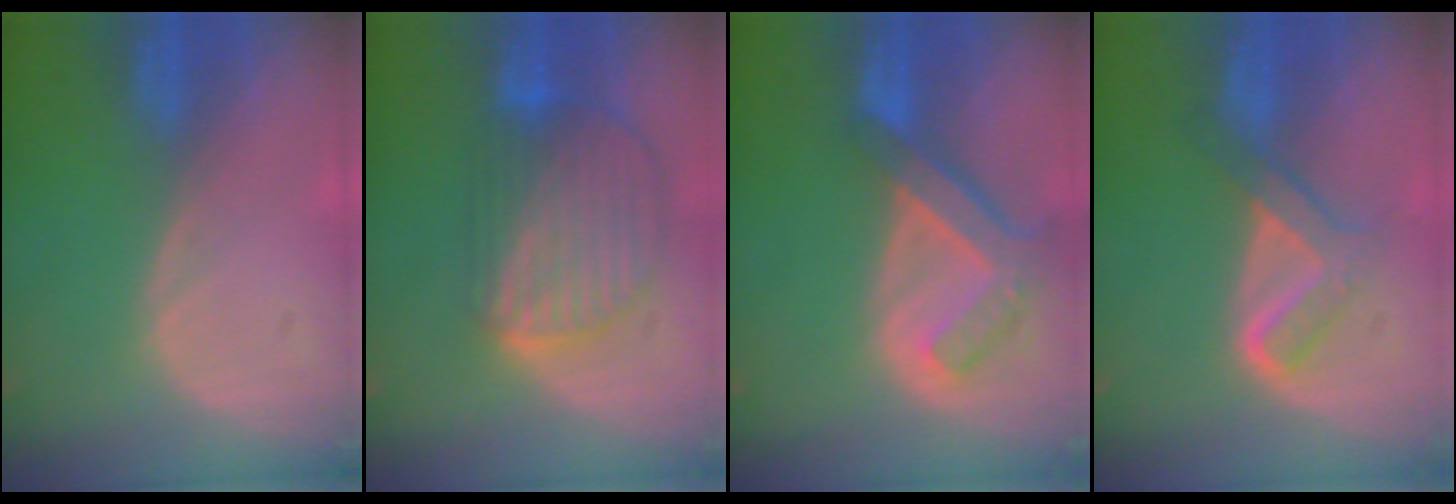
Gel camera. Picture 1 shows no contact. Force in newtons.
{"total": 9.9, "press": 8.4, "slide": 5.2}
{"total": 7.6, "press": 6.6, "slide": 3.7}
{"total": 5.2, "press": 5.1, "slide": 0.8}